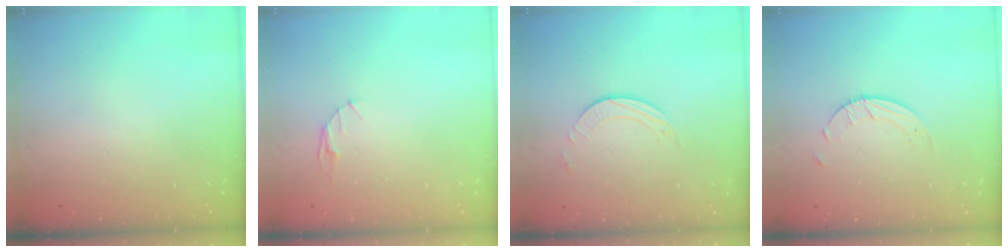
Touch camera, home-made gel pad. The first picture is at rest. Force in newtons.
{"total": 3.1, "press": 3.1, "slide": 0.4}
{"total": 2.5, "press": 2.5, "slide": 0.2}
{"total": 2.6, "press": 2.6, "slide": 0.2}